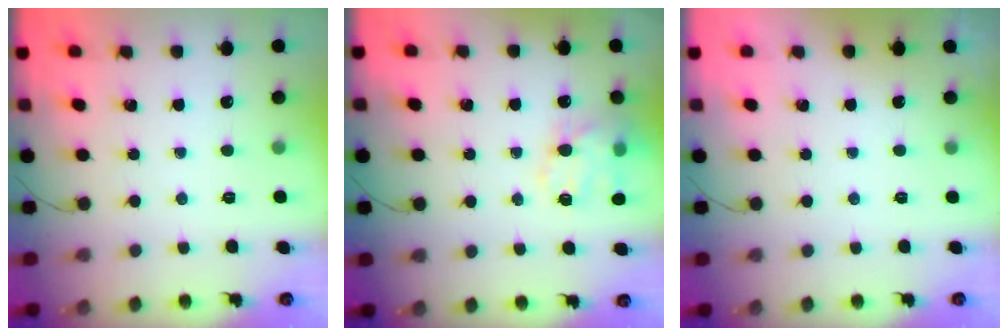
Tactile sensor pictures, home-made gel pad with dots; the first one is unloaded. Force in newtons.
{"total": 15.1, "press": 14.9, "slide": 2.4}
{"total": 1.6, "press": 1.6, "slide": 0.2}